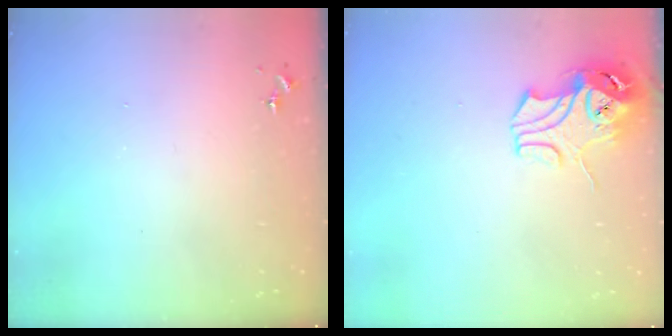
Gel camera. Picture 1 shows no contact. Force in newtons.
{"total": 10.3, "press": 10.2, "slide": 1.6}